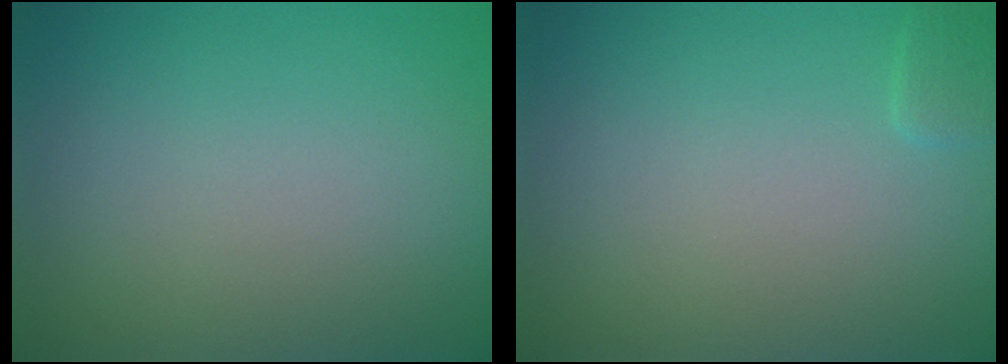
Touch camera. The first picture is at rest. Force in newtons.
{"total": 0.9, "press": 0.8, "slide": 0.1}